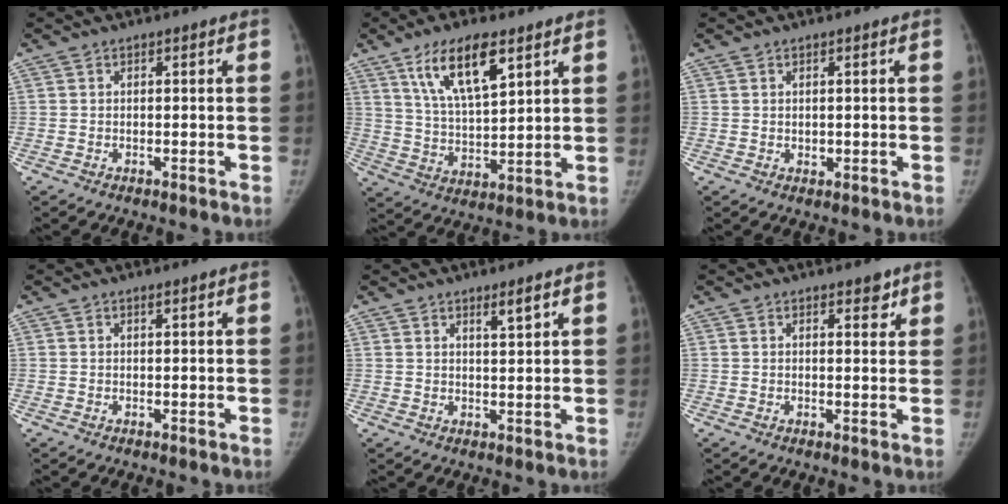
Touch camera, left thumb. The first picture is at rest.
{"total": 12.5, "force": [7.0, 4.3, 9.4], "torque": [-0.153, -0.030, 0.133]}
{"total": 0.9, "force": [0.2, 0.7, 0.5], "torque": [-0.003, -0.002, 0.005]}
{"total": 0.6, "force": [0.4, 0.1, 0.4], "torque": [-0.006, -0.001, 0.006]}
{"total": 2.5, "force": [1.8, 0.1, 1.7], "torque": [-0.025, -0.017, 0.031]}
{"total": 2.5, "force": [1.7, 1.2, 1.4], "torque": [-0.005, -0.010, 0.022]}